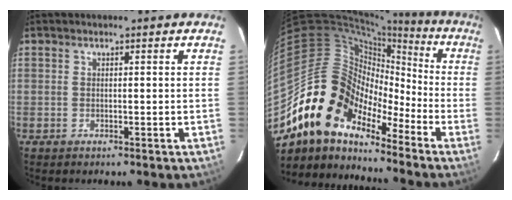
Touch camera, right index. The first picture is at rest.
{"total": 15.4, "force": [-10.9, 8.7, 6.4], "torque": [-0.119, 0.020, -0.219]}